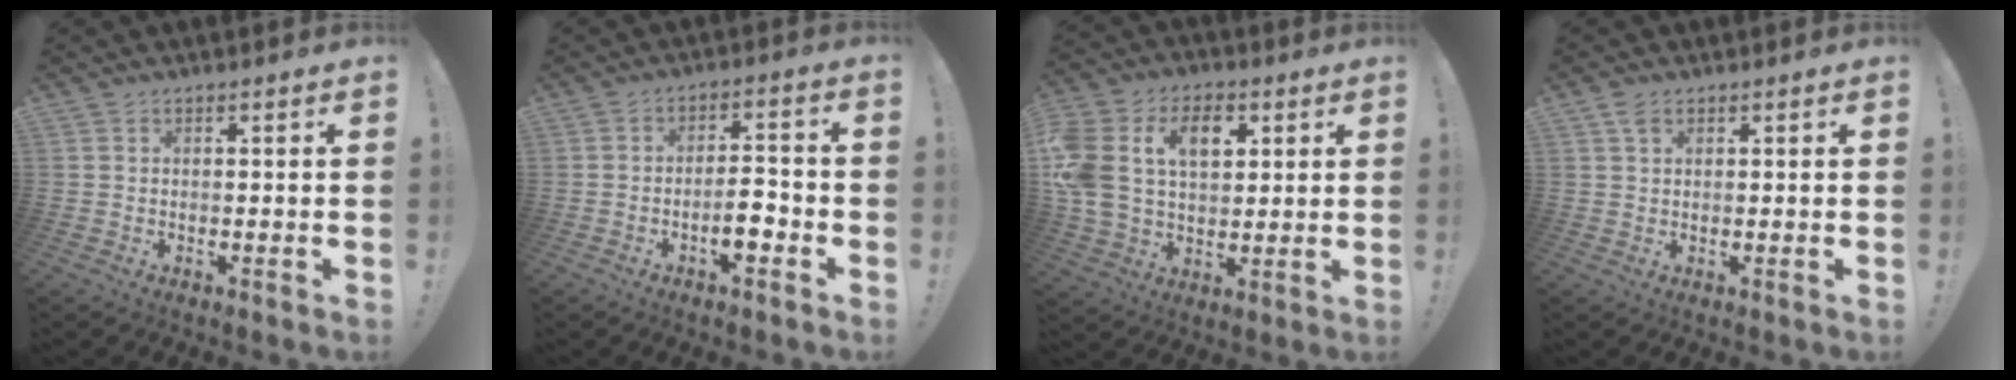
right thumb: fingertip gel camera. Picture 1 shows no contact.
{"total": 6.8, "force": [-2.9, 2.7, 5.6], "torque": [-0.079, 0.012, -0.052]}
{"total": 16.8, "force": [5.7, 11.8, 10.5], "torque": [-0.206, -0.015, 0.103]}
{"total": 2.9, "force": [1.6, 1.6, 1.7], "torque": [-0.035, 0.002, 0.030]}